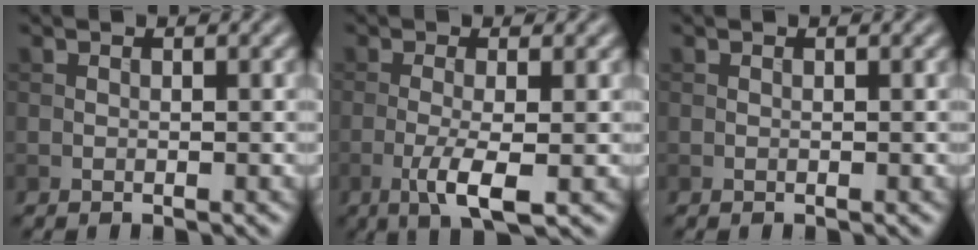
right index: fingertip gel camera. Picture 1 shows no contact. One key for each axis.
{"total": 4.0, "fx": -1.3, "fy": 0.8, "fz": 3.7, "tx": -0.070, "ty": -0.003, "tz": -0.028}
{"total": 0.0}